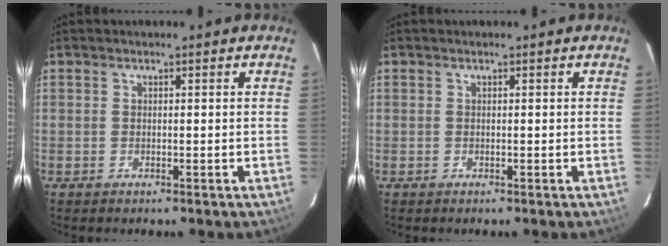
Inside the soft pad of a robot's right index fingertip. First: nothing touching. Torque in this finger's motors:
{"motor_torque": [0.00, 0.00, 0.00, 0.00]}